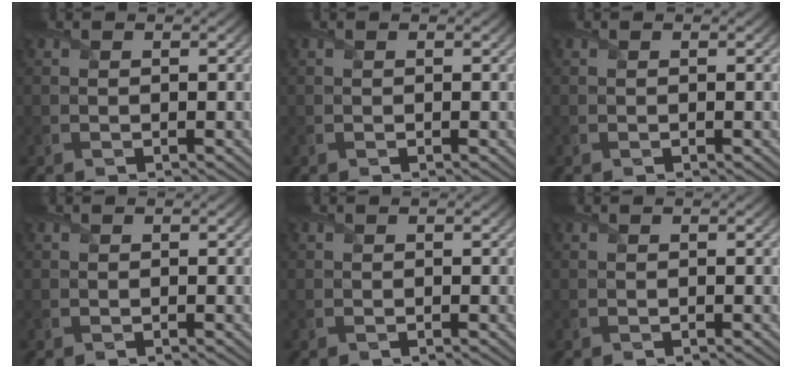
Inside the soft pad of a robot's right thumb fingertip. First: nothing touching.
{"total": 0.0}
{"total": 0.0}
{"total": 0.0}
{"total": 0.0}
{"total": 0.0}